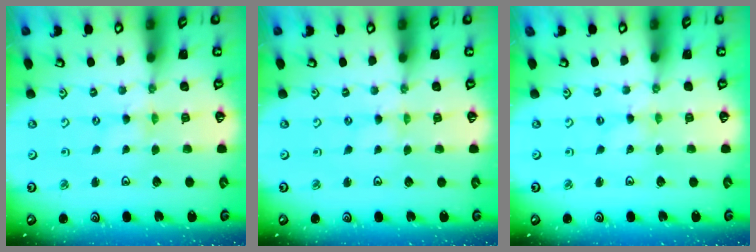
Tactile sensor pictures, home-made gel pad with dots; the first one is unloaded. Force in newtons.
{"total": 0.0}
{"total": 0.0}